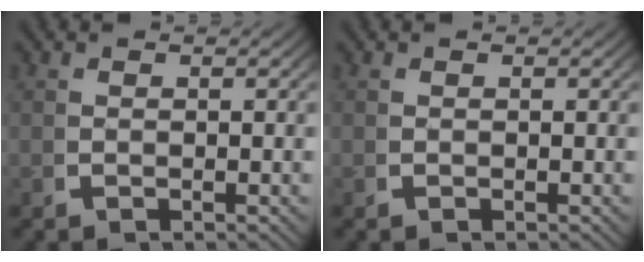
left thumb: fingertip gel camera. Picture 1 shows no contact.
{"total": 0.0}